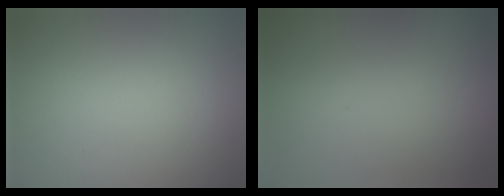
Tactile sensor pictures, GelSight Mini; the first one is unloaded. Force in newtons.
{"total": 0.0}